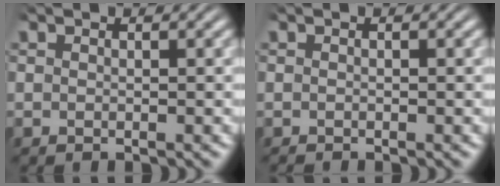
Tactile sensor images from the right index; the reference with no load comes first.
{"total": 0.5, "force": [-0.5, -0.2, 0.0], "torque": [-0.005, -0.006, -0.007]}